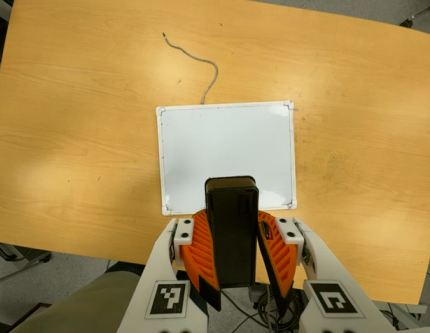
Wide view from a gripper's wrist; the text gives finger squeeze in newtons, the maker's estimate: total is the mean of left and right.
{"total": 9.8, "left": 10.1, "right": 9.5}